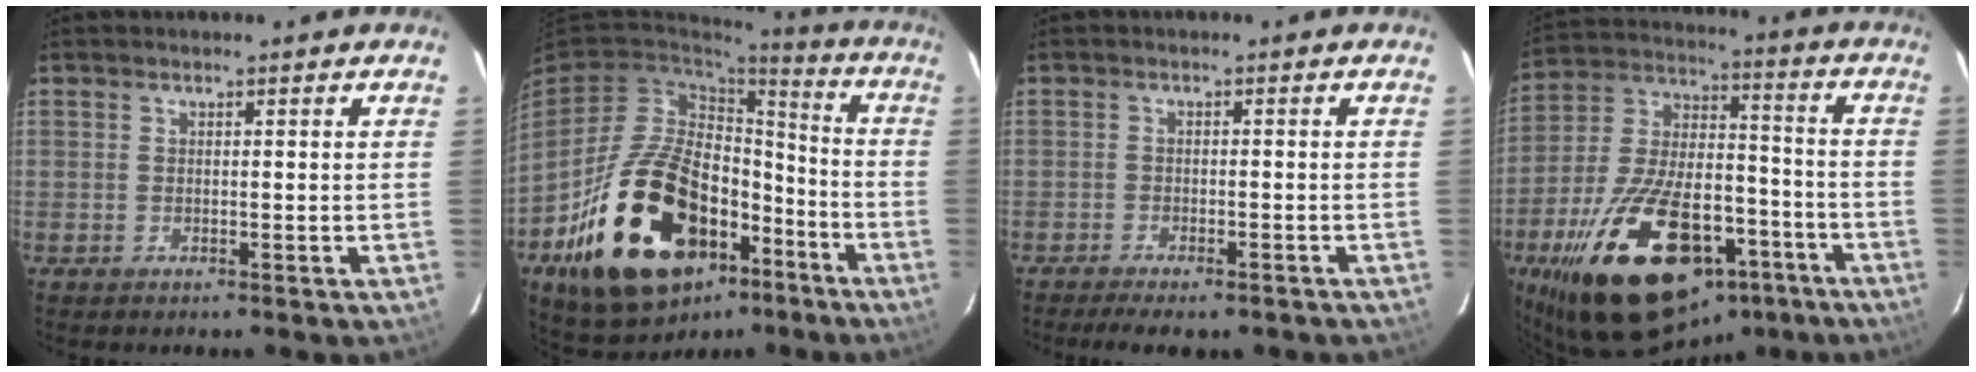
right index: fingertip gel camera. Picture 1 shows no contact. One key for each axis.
{"total": 27.9, "fx": -13.1, "fy": 15.7, "fz": 19.1, "tx": -0.359, "ty": 0.007, "tz": -0.195}
{"total": 7.9, "fx": -6.4, "fy": 2.1, "fz": 4.0, "tx": -0.090, "ty": -0.019, "tz": -0.090}
{"total": 29.3, "fx": -16.5, "fy": 14.5, "fz": 19.4, "tx": -0.356, "ty": 0.005, "tz": -0.245}